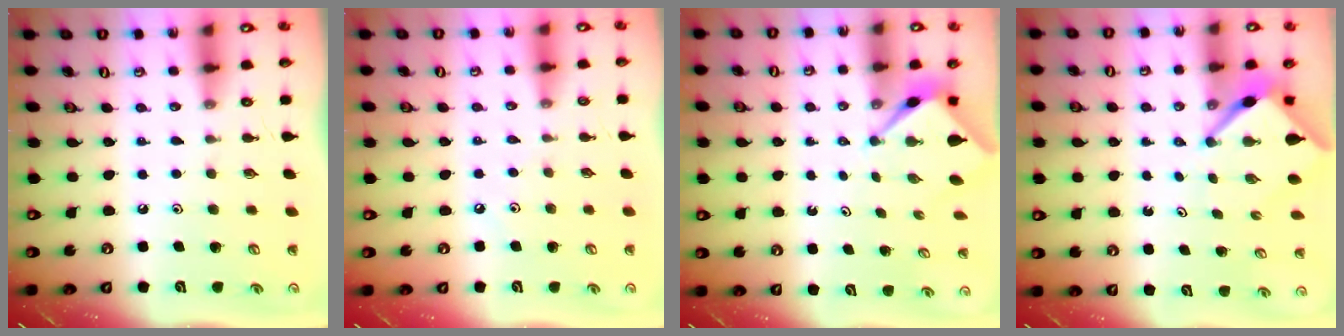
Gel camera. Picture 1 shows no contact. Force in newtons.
{"total": 2.9, "press": 2.9, "slide": 0.4}
{"total": 2.6, "press": 2.6, "slide": 0.2}
{"total": 4.5, "press": 4.4, "slide": 0.5}